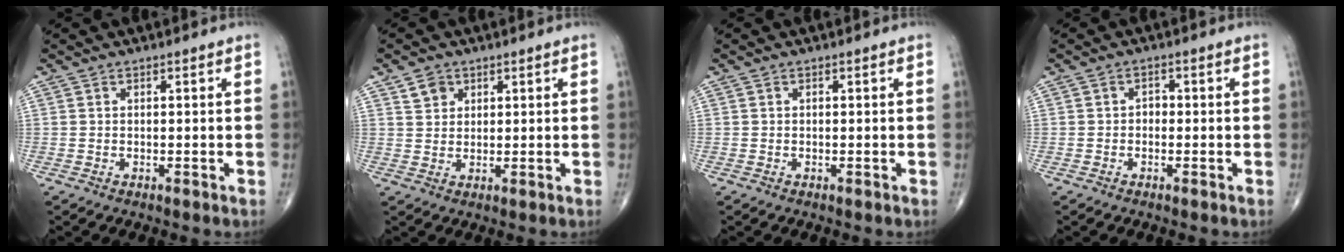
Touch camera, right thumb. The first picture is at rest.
{"total": 3.4, "force": [1.9, 2.6, 1.0], "torque": [-0.004, -0.011, 0.034]}
{"total": 0.0}
{"total": 1.4, "force": [-0.4, 1.1, 0.8], "torque": [0.000, 0.005, -0.012]}